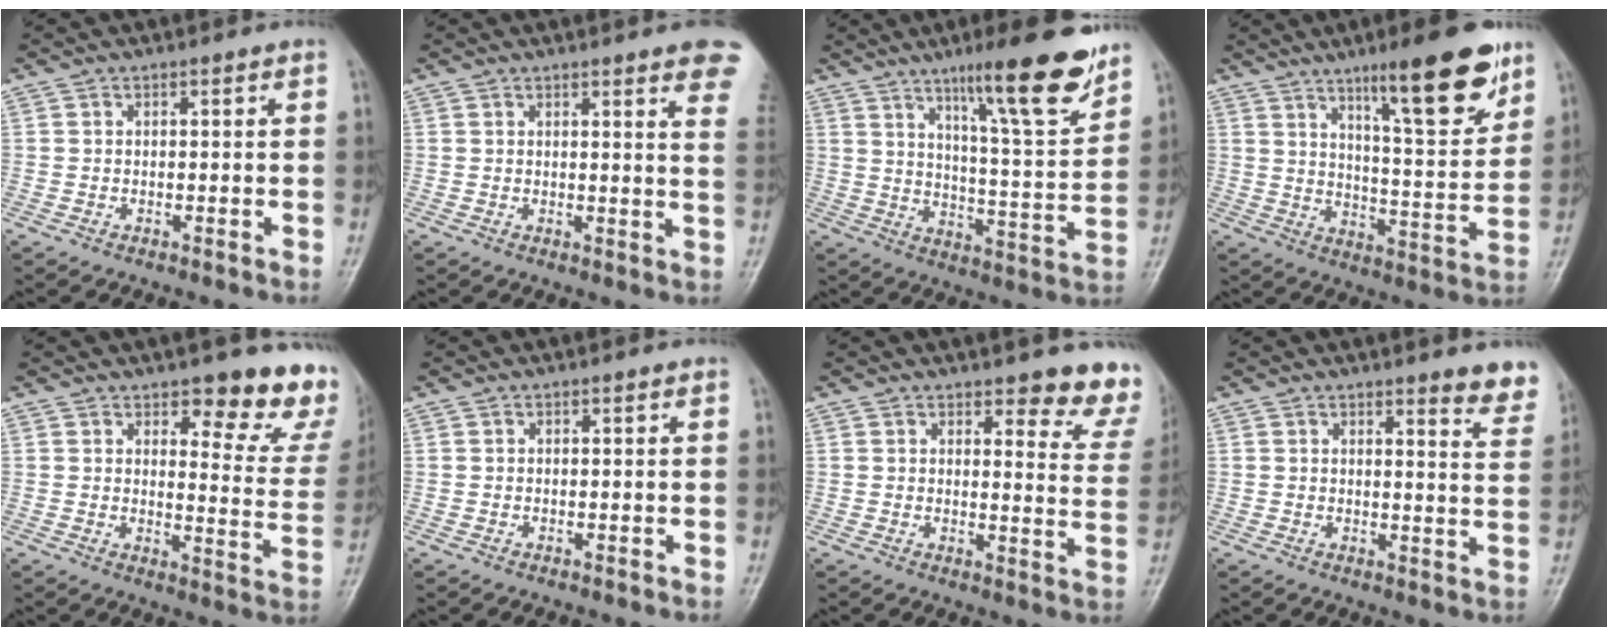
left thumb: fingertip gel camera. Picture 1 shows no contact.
{"total": 10.2, "force": [6.7, 1.6, 7.6], "torque": [-0.068, -0.019, 0.063]}
{"total": 17.2, "force": [11.5, 2.6, 12.6], "torque": [-0.165, -0.069, 0.179]}
{"total": 17.0, "force": [10.6, 3.6, 12.8], "torque": [-0.161, -0.062, 0.168]}
{"total": 13.9, "force": [10.1, 5.1, 8.1], "torque": [-0.044, -0.073, 0.111]}
{"total": 0.0}
{"total": 9.5, "force": [8.2, 2.7, 3.9], "torque": [-0.006, -0.059, 0.073]}
{"total": 6.5, "force": [5.4, 1.3, 3.4], "torque": [-0.017, -0.036, 0.050]}